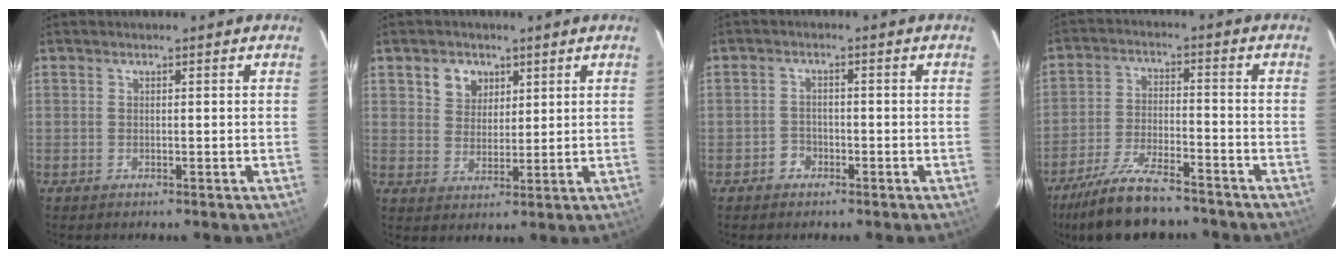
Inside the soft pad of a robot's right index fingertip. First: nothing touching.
{"total": 5.4, "force": [2.7, 4.4, 1.7], "torque": [-0.024, 0.012, 0.053]}
{"total": 2.4, "force": [-1.6, 1.8, 0.3], "torque": [-0.008, 0.007, -0.027]}
{"total": 14.8, "force": [-12.4, 3.9, 7.1], "torque": [-0.161, -0.019, -0.213]}